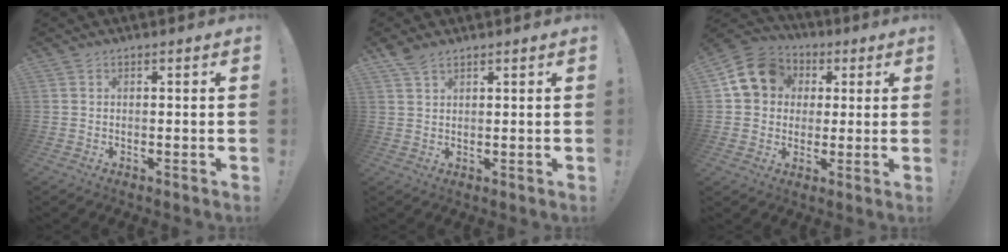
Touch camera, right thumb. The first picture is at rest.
{"total": 3.3, "force": [2.7, 1.1, 1.7], "torque": [-0.031, -0.015, 0.049]}
{"total": 13.6, "force": [3.5, 11.7, 6.1], "torque": [-0.083, 0.000, 0.074]}